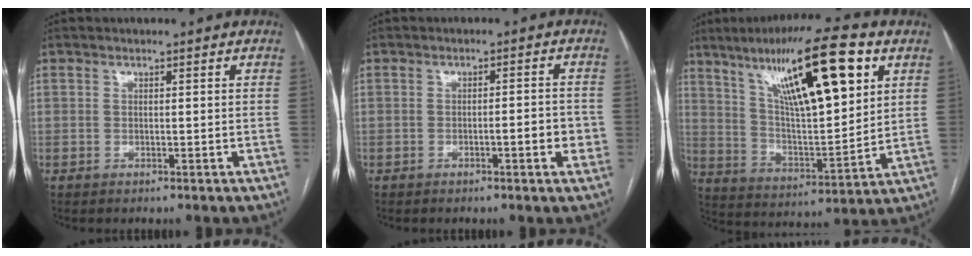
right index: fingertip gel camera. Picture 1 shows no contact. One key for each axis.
{"total": 6.9, "fx": -2.1, "fy": 0.8, "fz": 6.6, "tx": -0.088, "ty": 0.011, "tz": -0.027}
{"total": 20.9, "fx": 10.4, "fy": 3.9, "fz": 17.8, "tx": -0.301, "ty": 0.023, "tz": 0.181}